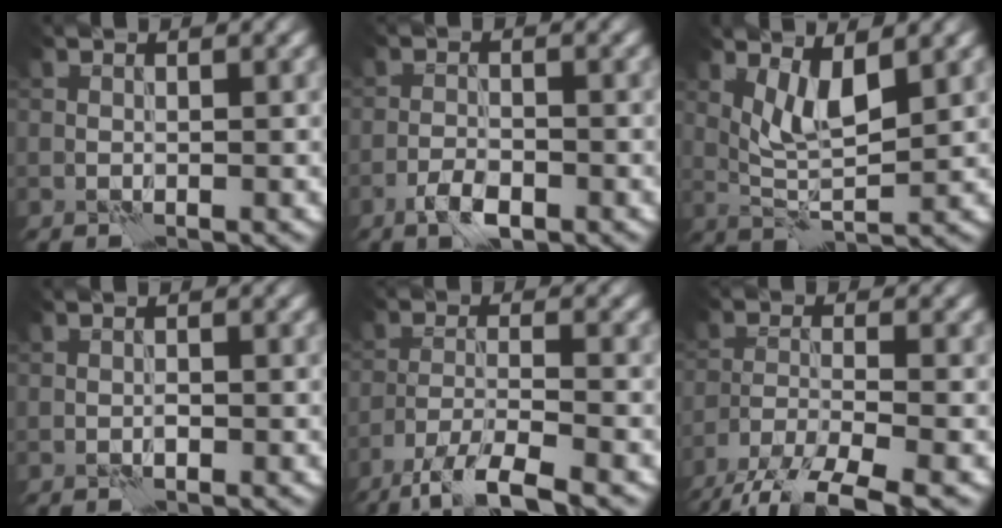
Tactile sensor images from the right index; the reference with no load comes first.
{"total": 2.6, "force": [-1.7, 1.0, 1.8], "torque": [-0.032, 0.002, -0.035]}
{"total": 3.6, "force": [1.9, 0.9, 3.0], "torque": [-0.063, -0.009, 0.040]}
{"total": 0.5, "force": [-0.2, 0.3, 0.4], "torque": [-0.005, 0.002, -0.005]}
{"total": 6.0, "force": [-4.5, 0.9, 4.0], "torque": [-0.065, -0.005, -0.085]}
{"total": 7.4, "force": [-5.6, 1.6, 4.5], "torque": [-0.078, -0.010, -0.107]}